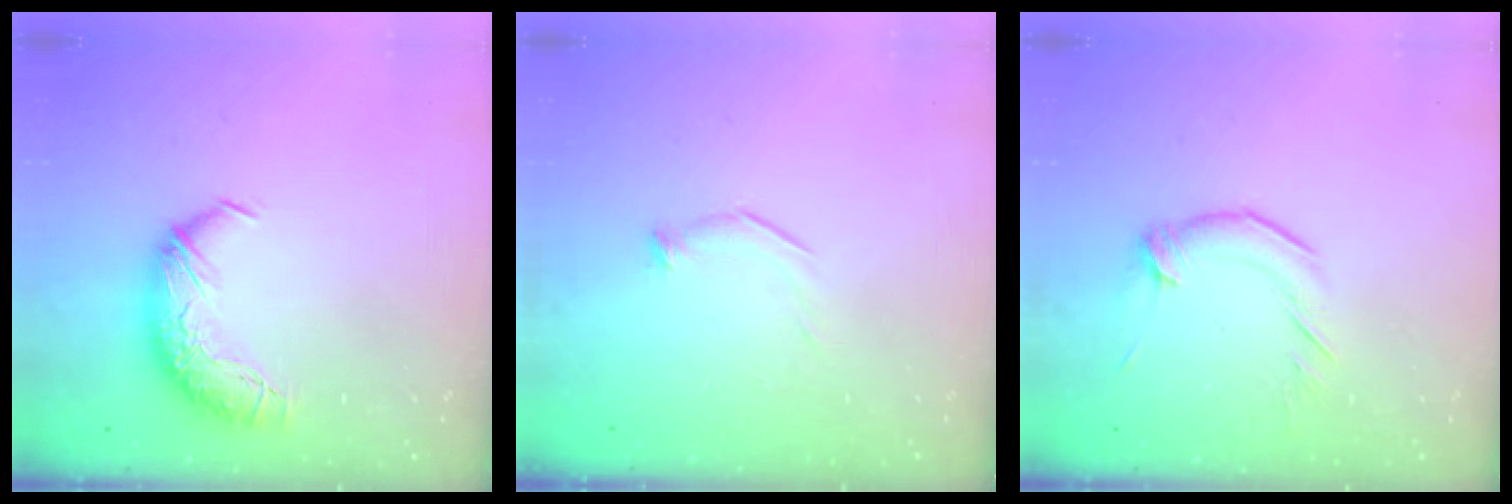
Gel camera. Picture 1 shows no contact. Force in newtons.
{"total": 7.1, "press": 7.0, "slide": 1.1}
{"total": 2.1, "press": 2.1, "slide": 0.5}